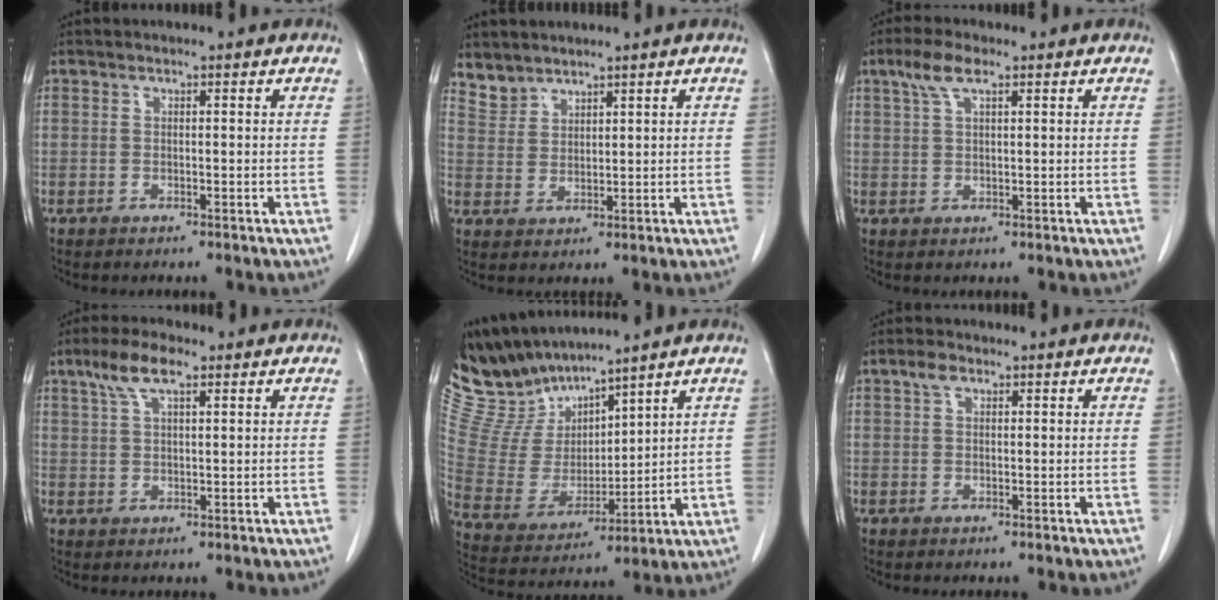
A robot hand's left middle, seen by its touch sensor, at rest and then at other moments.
{"total": 3.3, "force": [3.1, 1.3, -0.3], "torque": [0.008, 0.008, 0.065]}
{"total": 4.3, "force": [2.5, 1.2, 3.3], "torque": [-0.076, 0.015, 0.053]}
{"total": 5.9, "force": [3.5, 1.6, 4.4], "torque": [-0.095, 0.018, 0.066]}
{"total": 12.0, "force": [11.5, 2.6, 2.3], "torque": [-0.074, 0.009, 0.250]}
{"total": 2.0, "force": [1.1, 1.1, 1.2], "torque": [-0.028, 0.011, 0.021]}